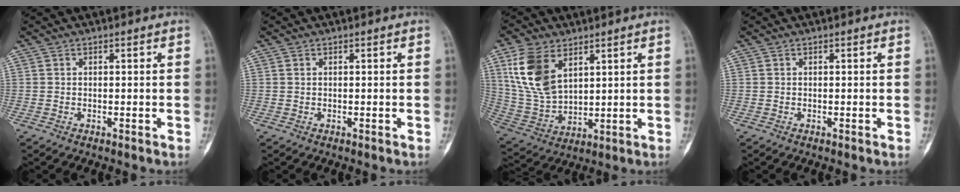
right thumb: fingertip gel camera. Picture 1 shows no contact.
{"total": 0.0}
{"total": 13.3, "force": [6.0, 7.8, 9.1], "torque": [-0.177, -0.021, 0.133]}
{"total": 0.0}